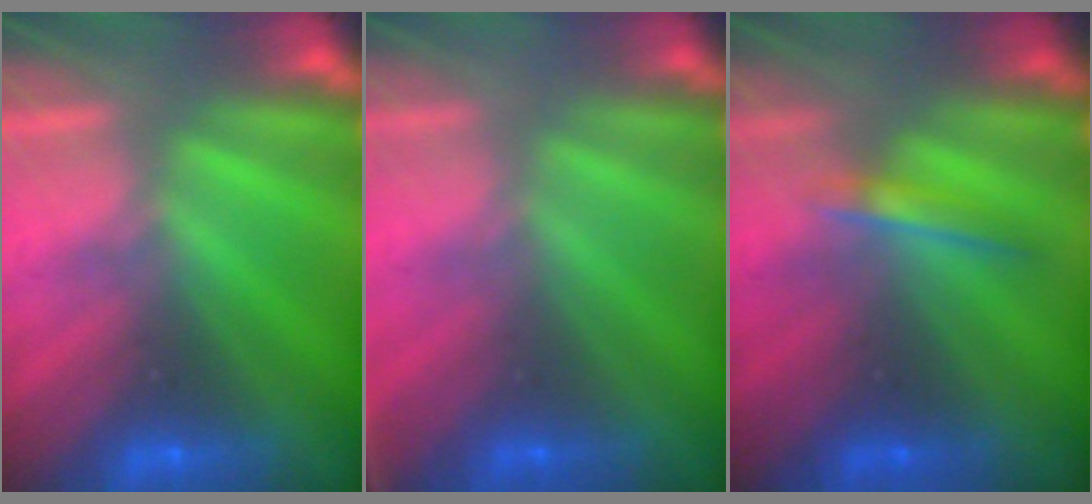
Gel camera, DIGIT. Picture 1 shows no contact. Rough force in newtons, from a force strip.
{"total": 2.5}
{"total": 1.6}